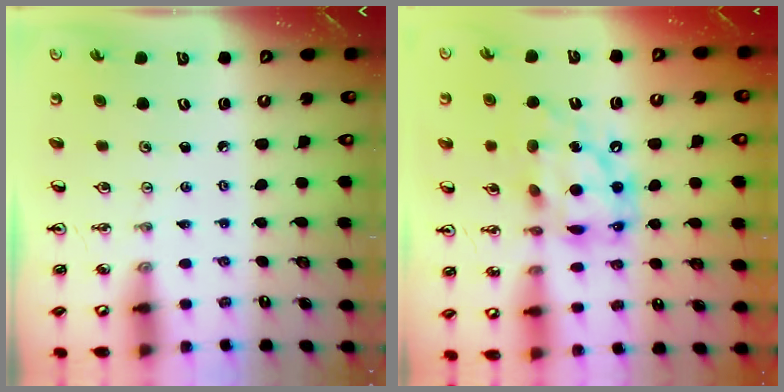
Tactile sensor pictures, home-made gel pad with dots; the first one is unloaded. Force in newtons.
{"total": 15.5, "press": 15.5, "slide": 1.3}